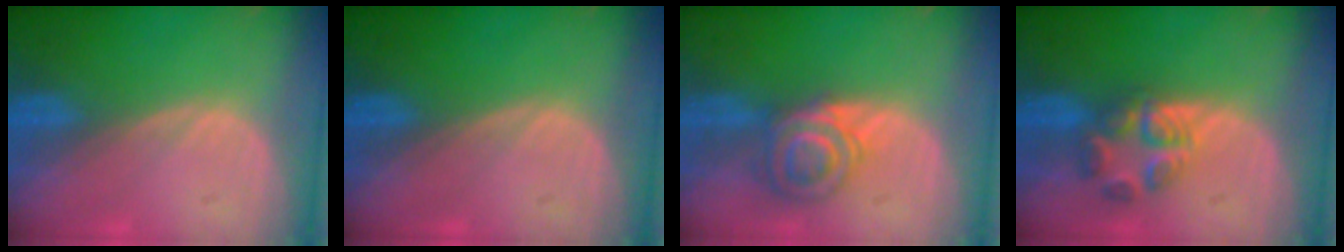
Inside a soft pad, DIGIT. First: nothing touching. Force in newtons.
{"total": 0.0}
{"total": 6.7, "press": 5.9, "slide": 3.2}
{"total": 5.6, "press": 5.5, "slide": 1.1}